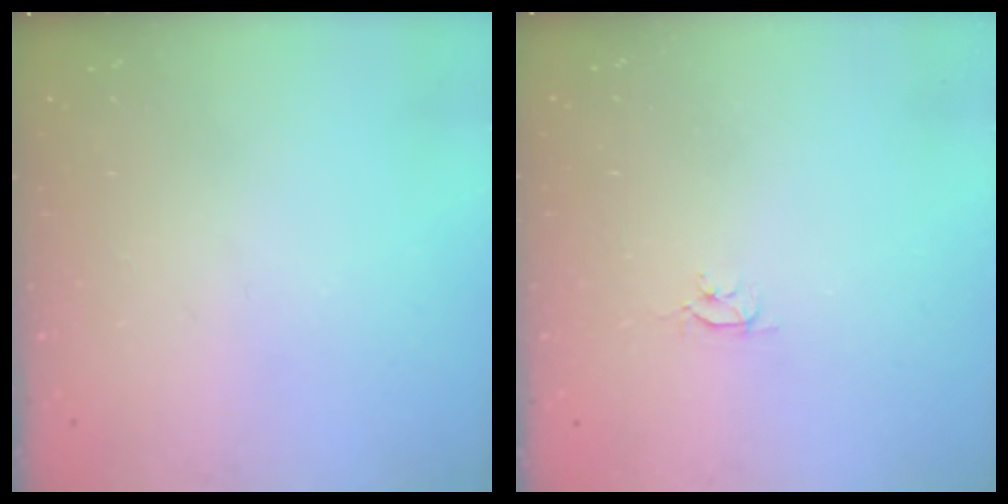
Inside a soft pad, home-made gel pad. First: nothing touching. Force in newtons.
{"total": 2.6, "press": 2.6, "slide": 0.3}